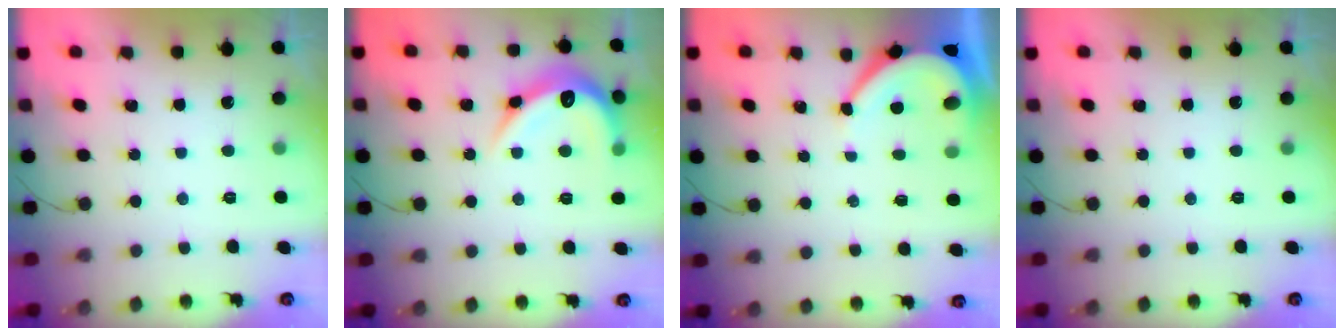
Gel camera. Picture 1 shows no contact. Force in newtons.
{"total": 14.4, "press": 14.3, "slide": 0.9}
{"total": 5.3, "press": 5.3, "slide": 0.5}
{"total": 0.0}